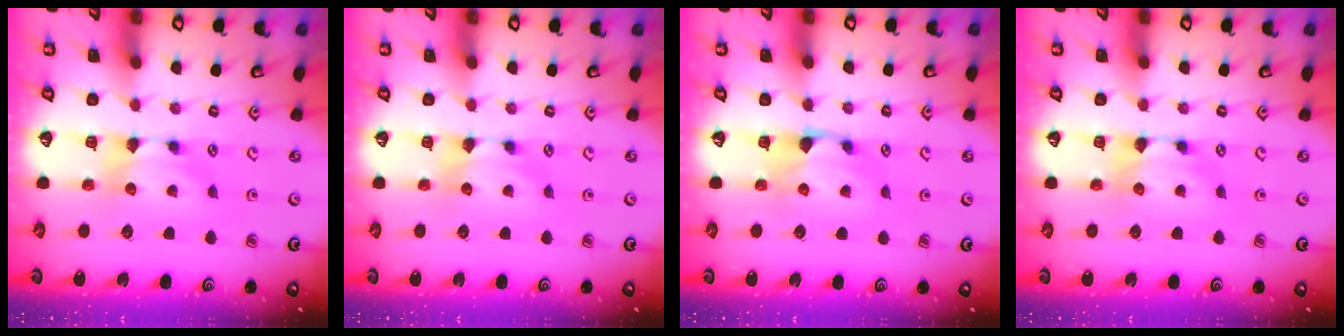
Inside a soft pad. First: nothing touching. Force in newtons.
{"total": 0.0}
{"total": 1.2, "press": 0.8, "slide": 0.9}
{"total": 0.0}